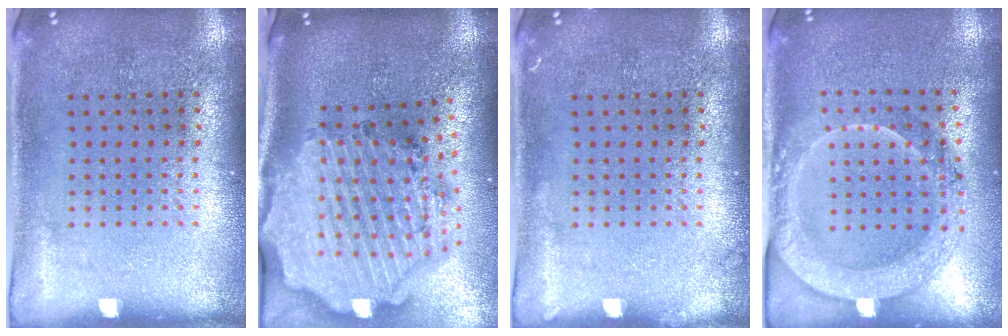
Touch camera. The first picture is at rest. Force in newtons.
{"total": 4.0, "press": 3.3, "slide": 2.3}
{"total": 0.5, "press": 0.5, "slide": 0.1}
{"total": 2.0, "press": 1.9, "slide": 0.6}